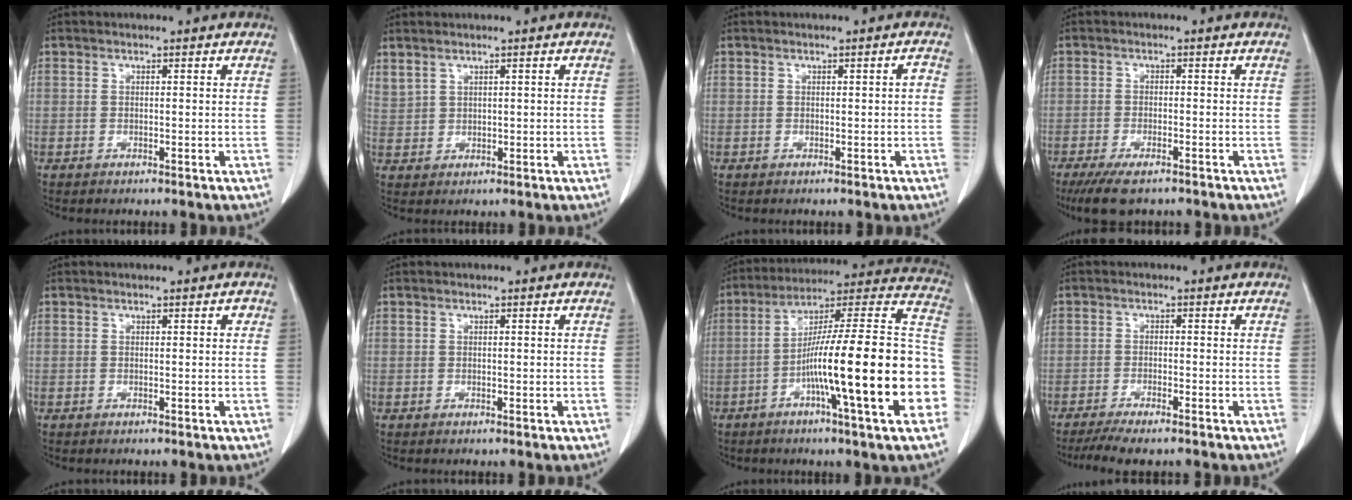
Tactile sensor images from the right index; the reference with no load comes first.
{"total": 2.9, "force": [2.2, 1.6, 1.1], "torque": [-0.030, 0.011, 0.060]}
{"total": 0.8, "force": [-0.1, 0.1, 0.7], "torque": [-0.009, 0.001, 0.001]}
{"total": 6.6, "force": [-4.9, 1.9, 4.0], "torque": [-0.069, -0.013, -0.080]}
{"total": 0.6, "force": [0.2, 0.3, 0.5], "torque": [-0.005, 0.002, 0.001]}
{"total": 0.0}
{"total": 24.9, "force": [-6.2, 1.0, 24.1], "torque": [-0.280, 0.013, -0.102]}
{"total": 6.3, "force": [-5.0, 0.8, 3.7], "torque": [-0.058, -0.013, -0.081]}